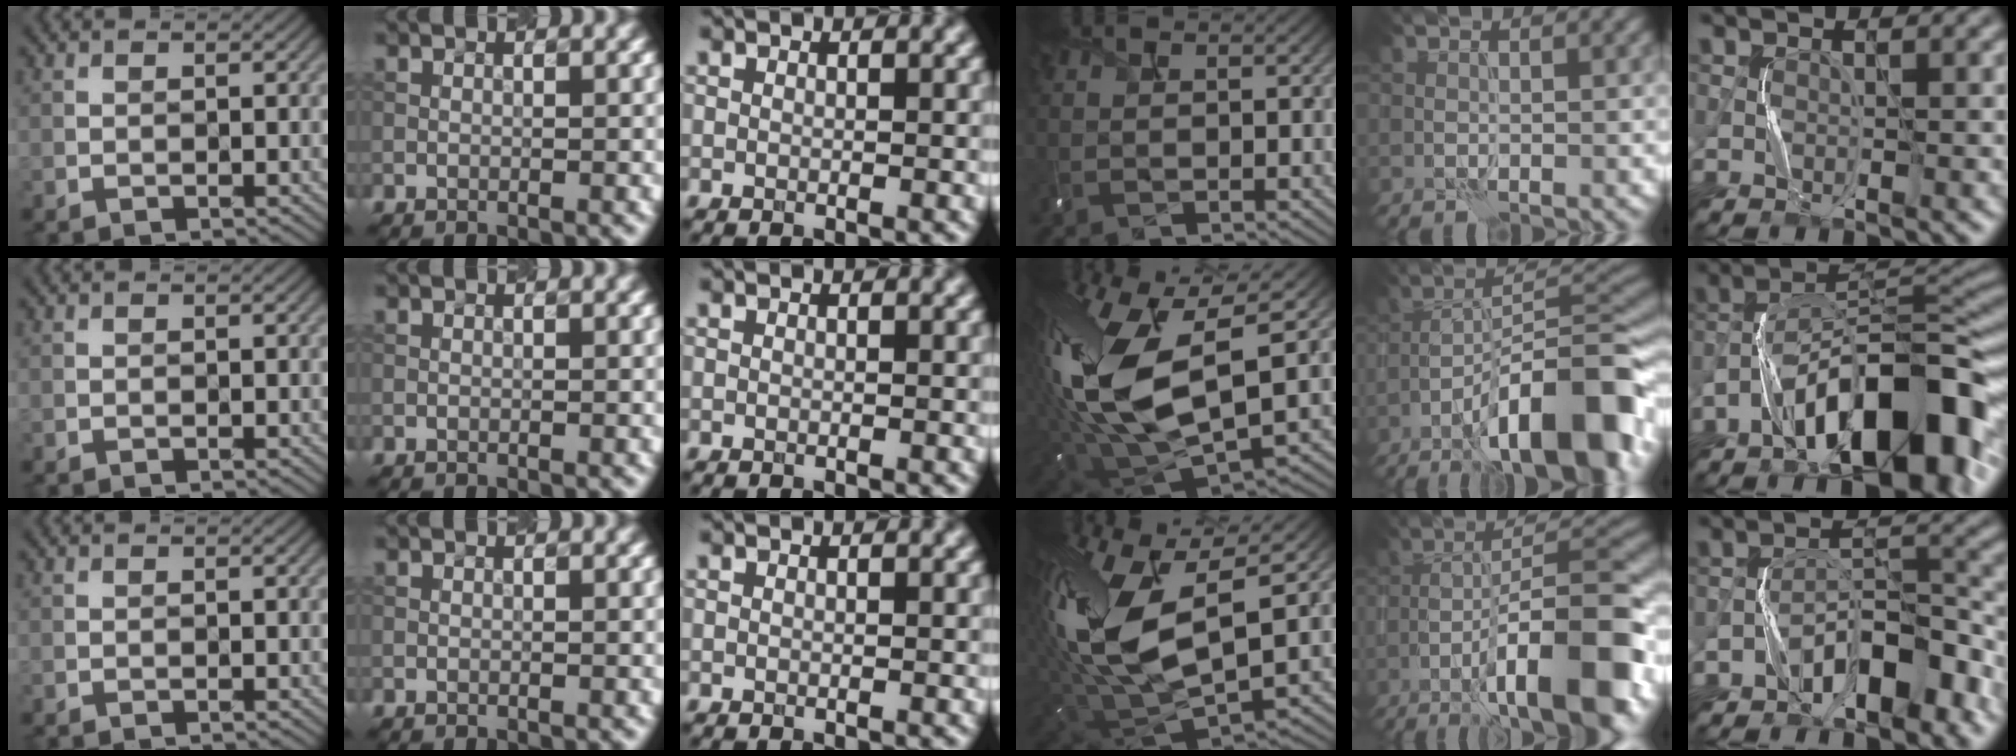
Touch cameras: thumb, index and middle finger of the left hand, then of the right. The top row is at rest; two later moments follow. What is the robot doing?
{"motion": "shake", "object": "box of matches"}